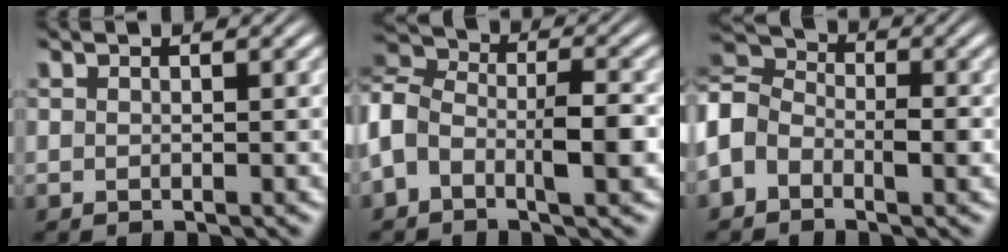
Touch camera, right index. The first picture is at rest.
{"total": 7.6, "force": [0.4, 6.0, 4.6], "torque": [-0.118, -0.005, -0.006]}
{"total": 7.9, "force": [0.5, 6.8, 4.1], "torque": [-0.104, -0.002, -0.006]}